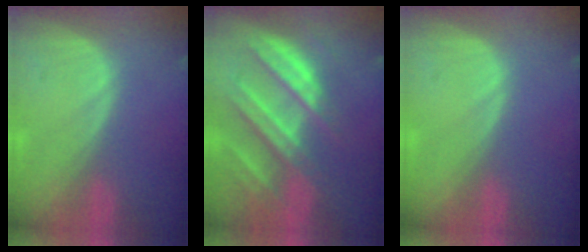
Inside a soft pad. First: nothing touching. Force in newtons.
{"total": 10.3, "press": 9.0, "slide": 4.9}
{"total": 0.0}